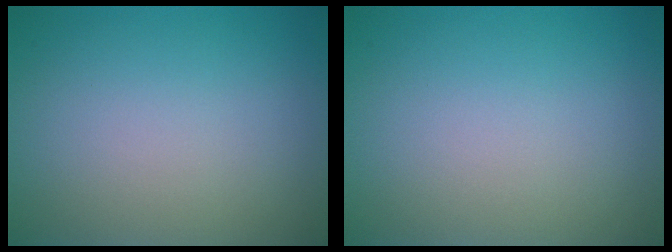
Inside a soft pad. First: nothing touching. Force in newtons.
{"total": 0.0}